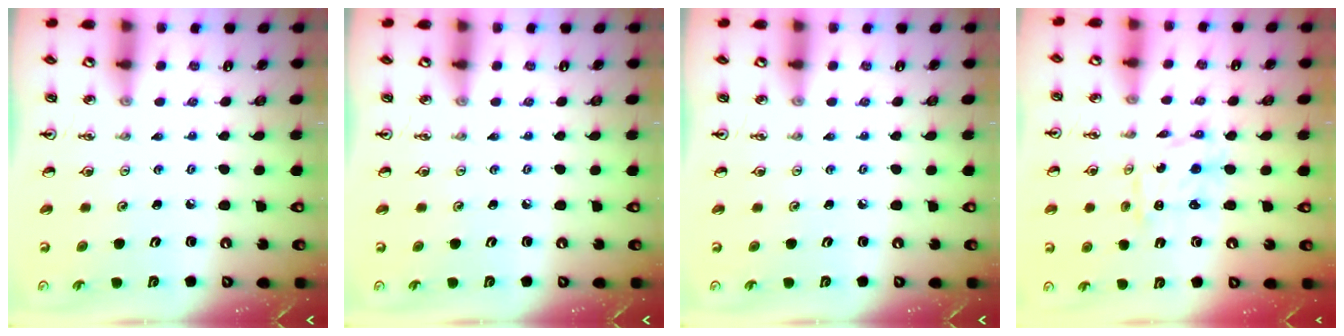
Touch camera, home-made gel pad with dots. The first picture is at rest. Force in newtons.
{"total": 0.0}
{"total": 0.0}
{"total": 2.7, "press": 2.7, "slide": 0.3}